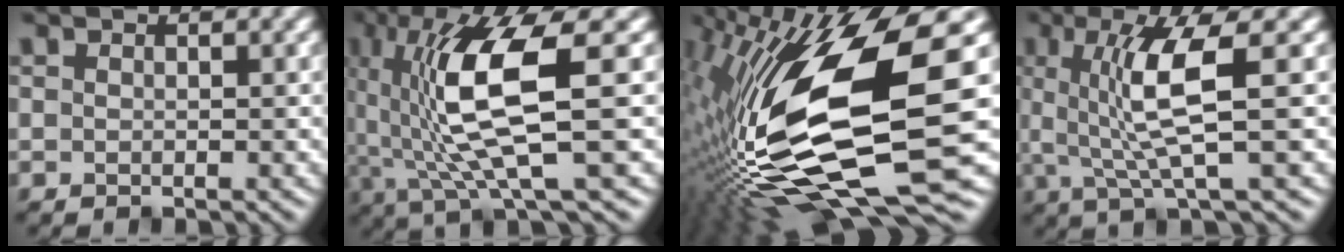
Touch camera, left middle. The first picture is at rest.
{"total": 9.8, "force": [0.9, 2.3, 9.5], "torque": [-0.180, -0.004, 0.026]}
{"total": 18.5, "force": [-0.8, 6.0, 17.5], "torque": [-0.347, -0.019, -0.009]}
{"total": 6.5, "force": [0.8, 1.1, 6.3], "torque": [-0.125, 0.001, 0.018]}